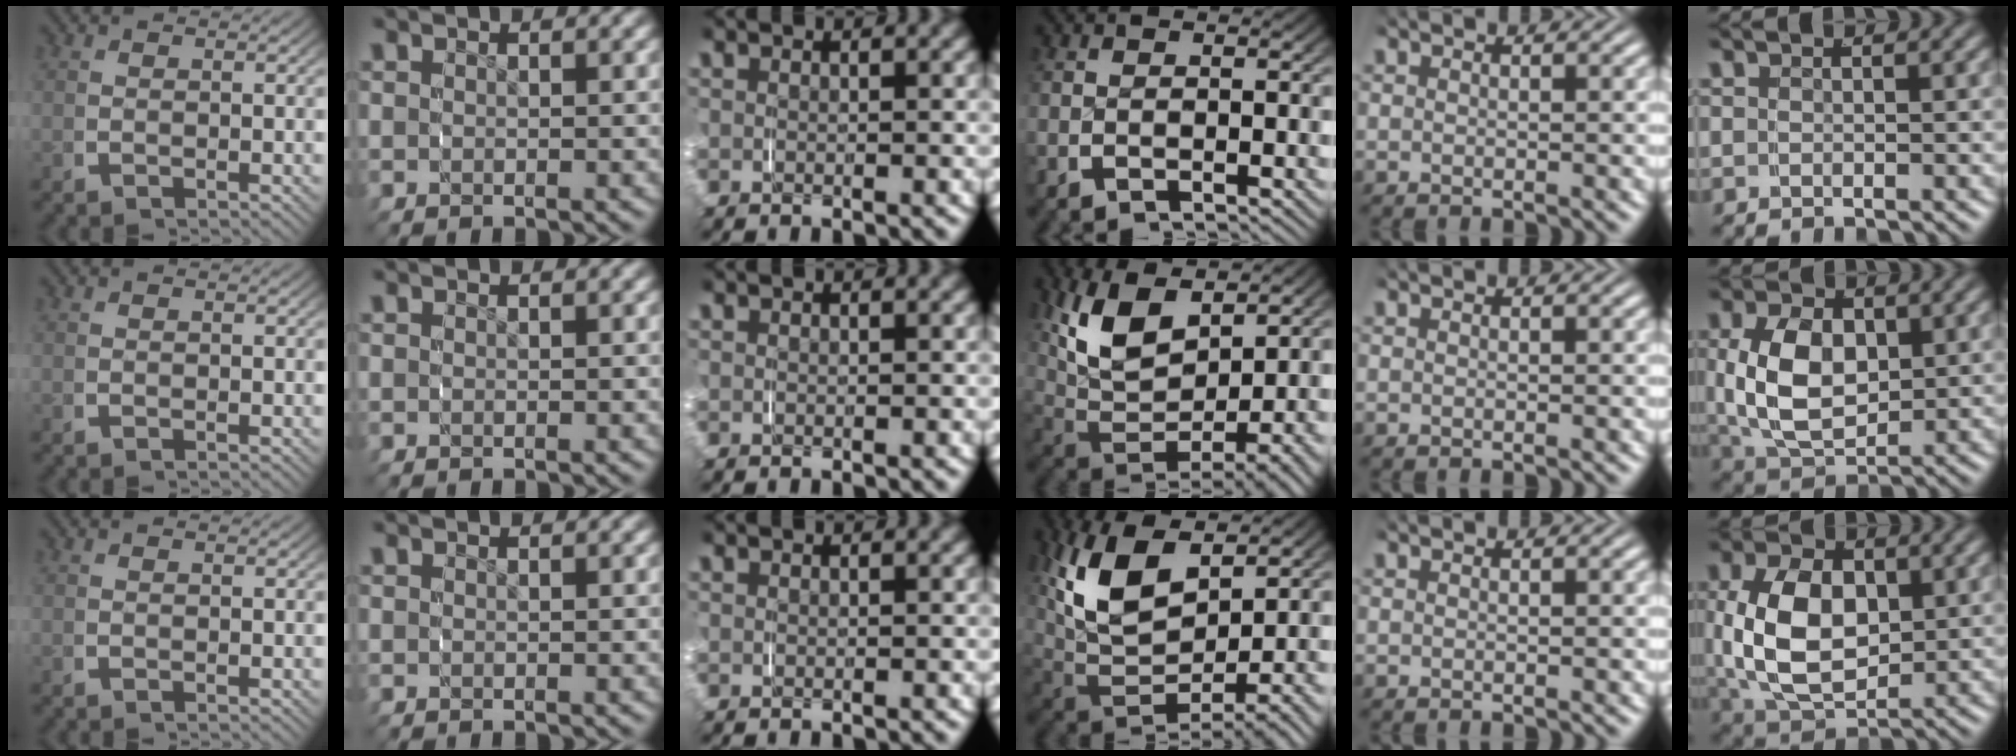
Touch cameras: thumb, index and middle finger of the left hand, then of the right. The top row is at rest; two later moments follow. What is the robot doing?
{"motion": "grasp_and_lifting", "object": "shorts"}